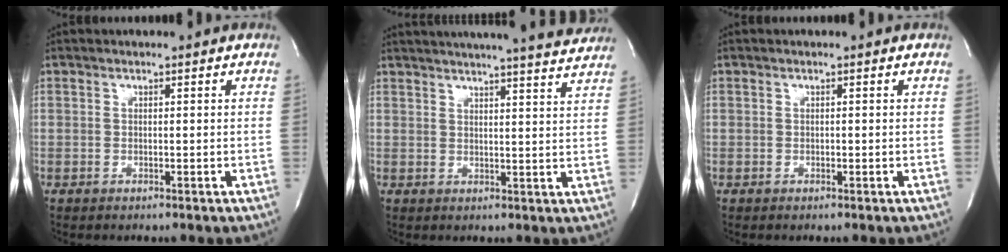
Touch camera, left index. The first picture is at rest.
{"total": 18.8, "force": [17.5, 0.0, 7.0], "torque": [-0.110, -0.016, 0.217]}
{"total": 0.0}